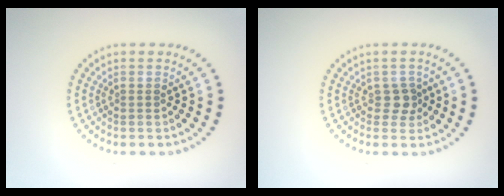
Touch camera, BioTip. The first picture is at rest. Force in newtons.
{"total": 1.6, "press": 1.4, "slide": 0.8}